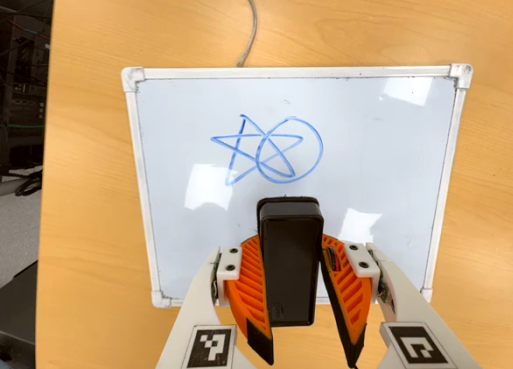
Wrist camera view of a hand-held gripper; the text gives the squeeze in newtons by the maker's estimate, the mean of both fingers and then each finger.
{"total": 8.8, "left": 7.5, "right": 10.0}